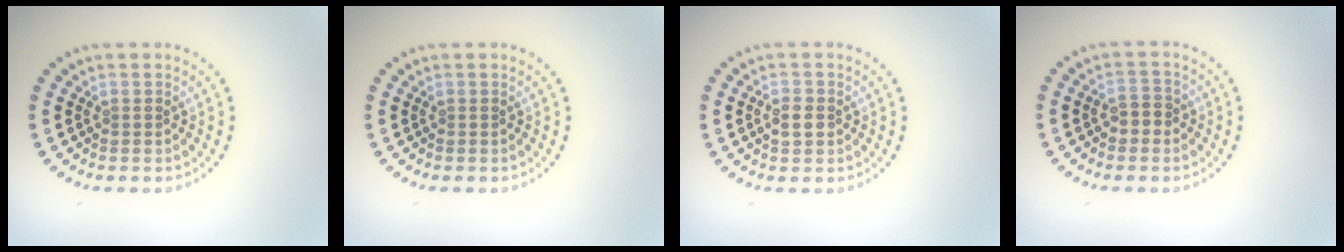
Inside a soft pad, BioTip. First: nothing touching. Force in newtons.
{"total": 0.0}
{"total": 1.6, "press": 1.6, "slide": 0.0}
{"total": 1.7, "press": 1.6, "slide": 0.4}